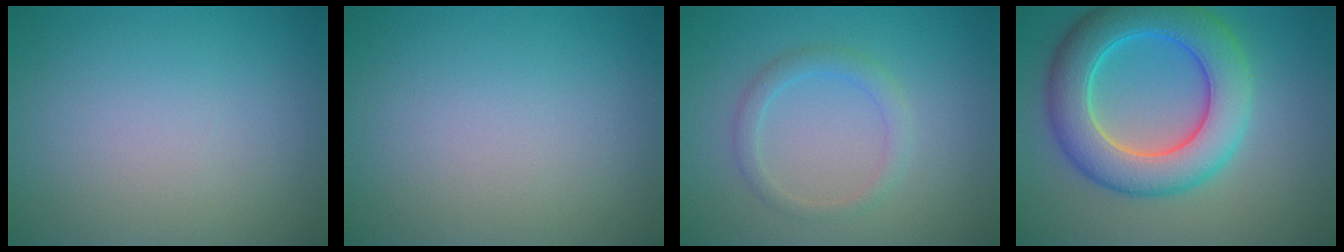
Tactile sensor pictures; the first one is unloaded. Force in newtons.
{"total": 0.0}
{"total": 1.8, "press": 1.8, "slide": 0.0}
{"total": 8.6, "press": 8.6, "slide": 0.2}